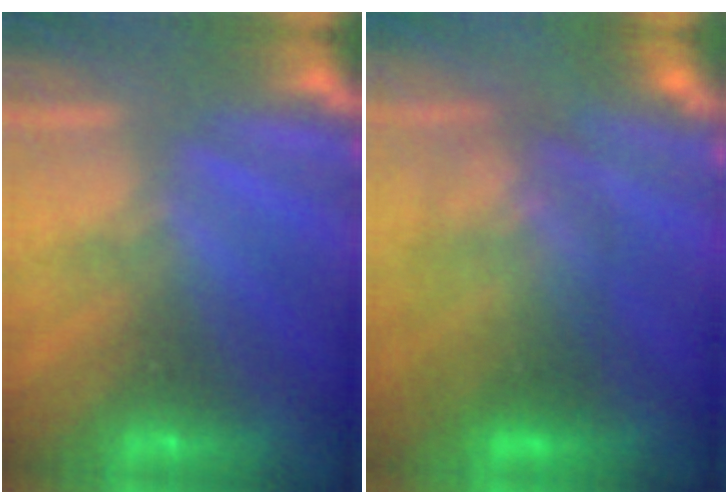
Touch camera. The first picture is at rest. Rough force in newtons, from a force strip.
{"total": 2.8}